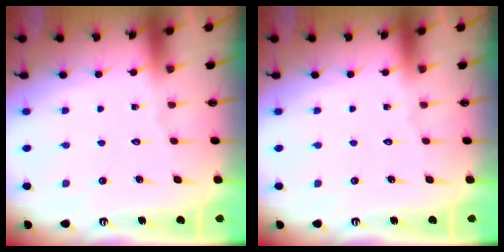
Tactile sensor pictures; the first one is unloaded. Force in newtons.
{"total": 0.0}